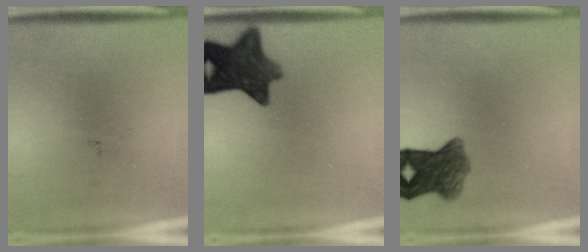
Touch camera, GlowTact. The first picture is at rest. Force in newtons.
{"total": 10.7}
{"total": 6.7}